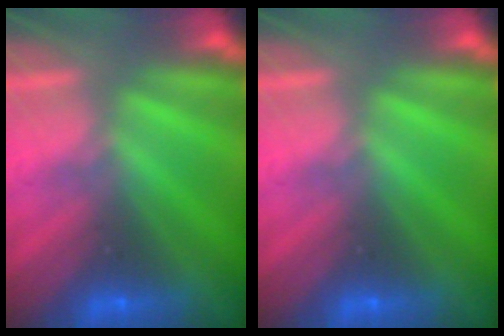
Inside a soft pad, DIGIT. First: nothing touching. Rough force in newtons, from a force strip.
{"total": 0.0}